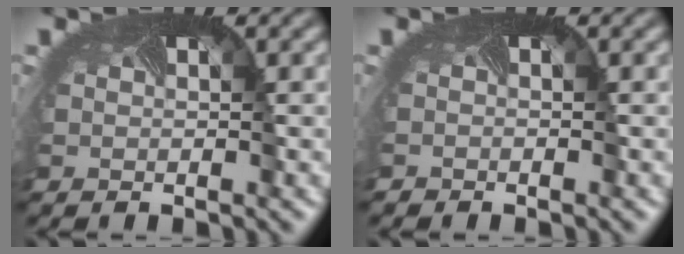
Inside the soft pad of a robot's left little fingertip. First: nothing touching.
{"total": 0.7, "force": [-0.5, -0.1, -0.5], "torque": [0.004, -0.004, -0.010]}